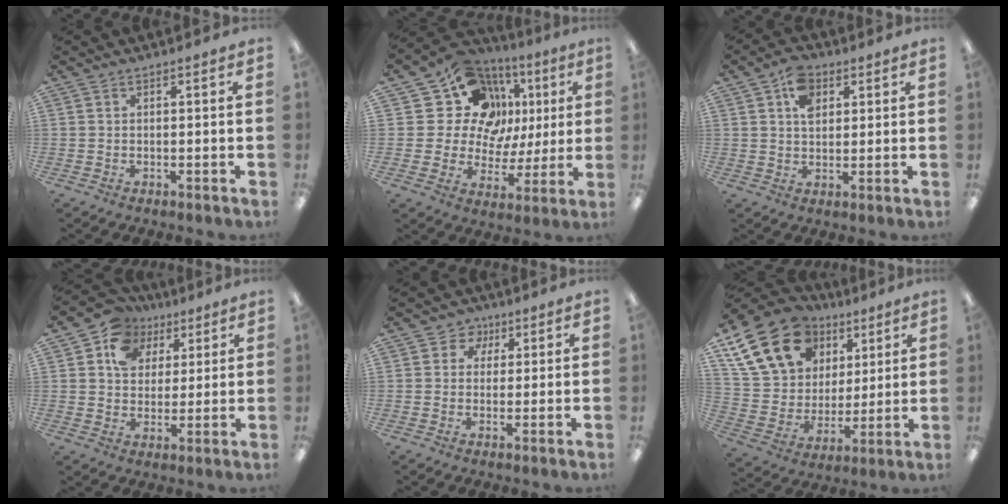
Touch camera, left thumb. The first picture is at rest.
{"total": 17.7, "force": [6.5, 14.2, 8.3], "torque": [-0.149, -0.032, 0.130]}
{"total": 7.2, "force": [3.1, 5.1, 4.1], "torque": [-0.069, 0.004, 0.055]}
{"total": 10.6, "force": [5.6, 8.3, 3.7], "torque": [-0.072, -0.019, 0.107]}
{"total": 4.3, "force": [1.5, 4.0, 0.8], "torque": [-0.015, 0.002, 0.024]}
{"total": 20.5, "force": [10.9, 14.7, 9.3], "torque": [-0.183, -0.035, 0.212]}